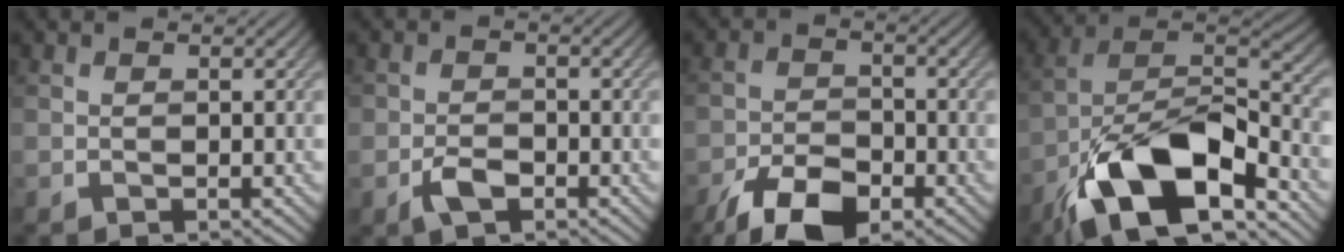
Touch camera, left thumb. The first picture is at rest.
{"total": 3.1, "force": [-1.7, 1.8, 1.8], "torque": [-0.036, -0.001, -0.037]}
{"total": 9.9, "force": [-6.5, 4.5, 5.9], "torque": [-0.118, -0.013, -0.122]}
{"total": 16.6, "force": [-9.5, 7.0, 11.6], "torque": [-0.219, -0.023, -0.187]}